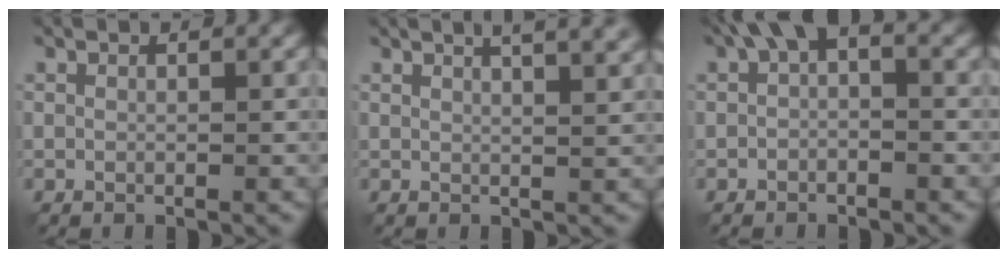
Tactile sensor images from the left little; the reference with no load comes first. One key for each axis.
{"total": 6.8, "fx": 4.3, "fy": 2.8, "fz": 4.5, "tx": -0.025, "ty": 0.043, "tz": 0.031}
{"total": 4.3, "fx": 1.1, "fy": 2.4, "fz": 3.4, "tx": -0.056, "ty": 0.018, "tz": 0.008}